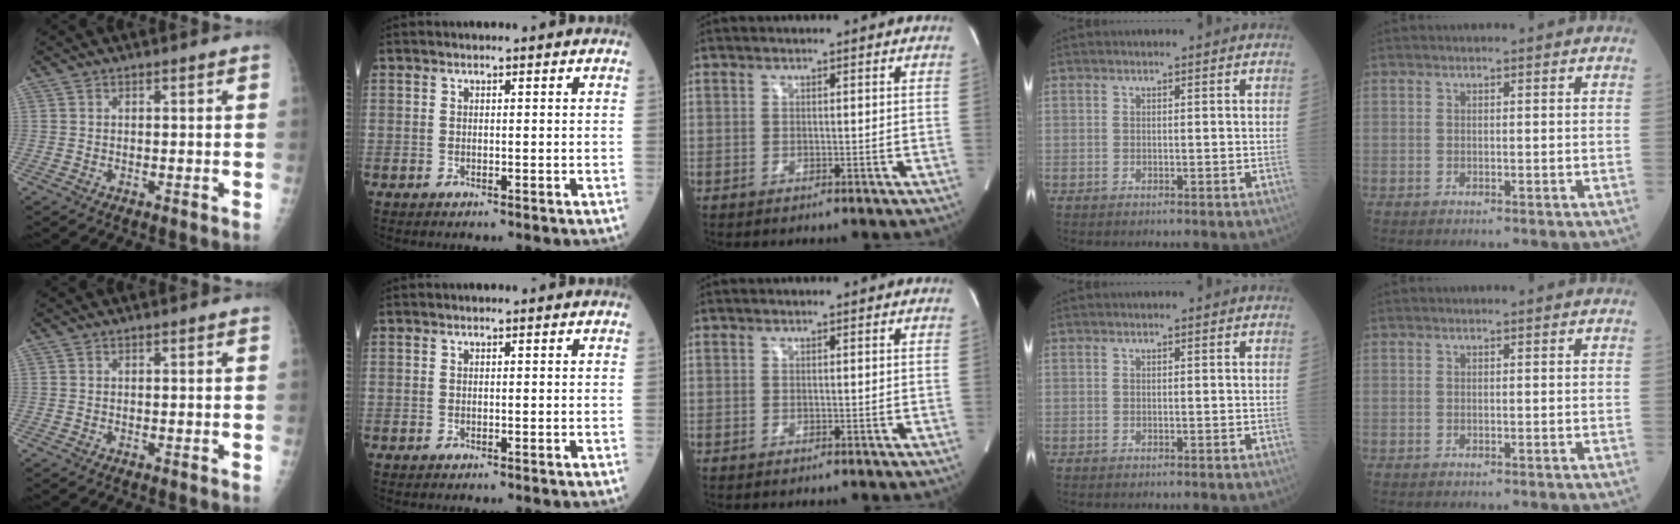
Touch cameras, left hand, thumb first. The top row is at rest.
{}